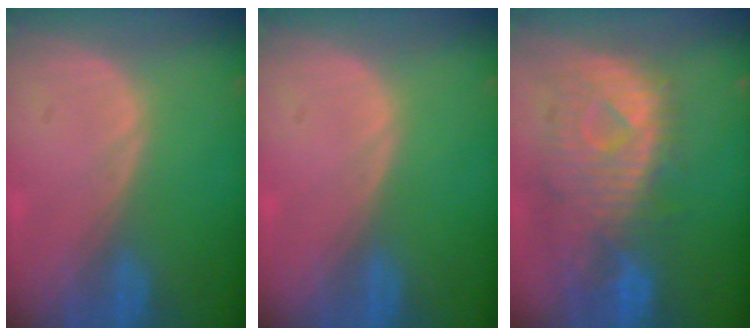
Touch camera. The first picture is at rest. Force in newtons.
{"total": 0.0}
{"total": 11.3, "press": 9.8, "slide": 5.6}